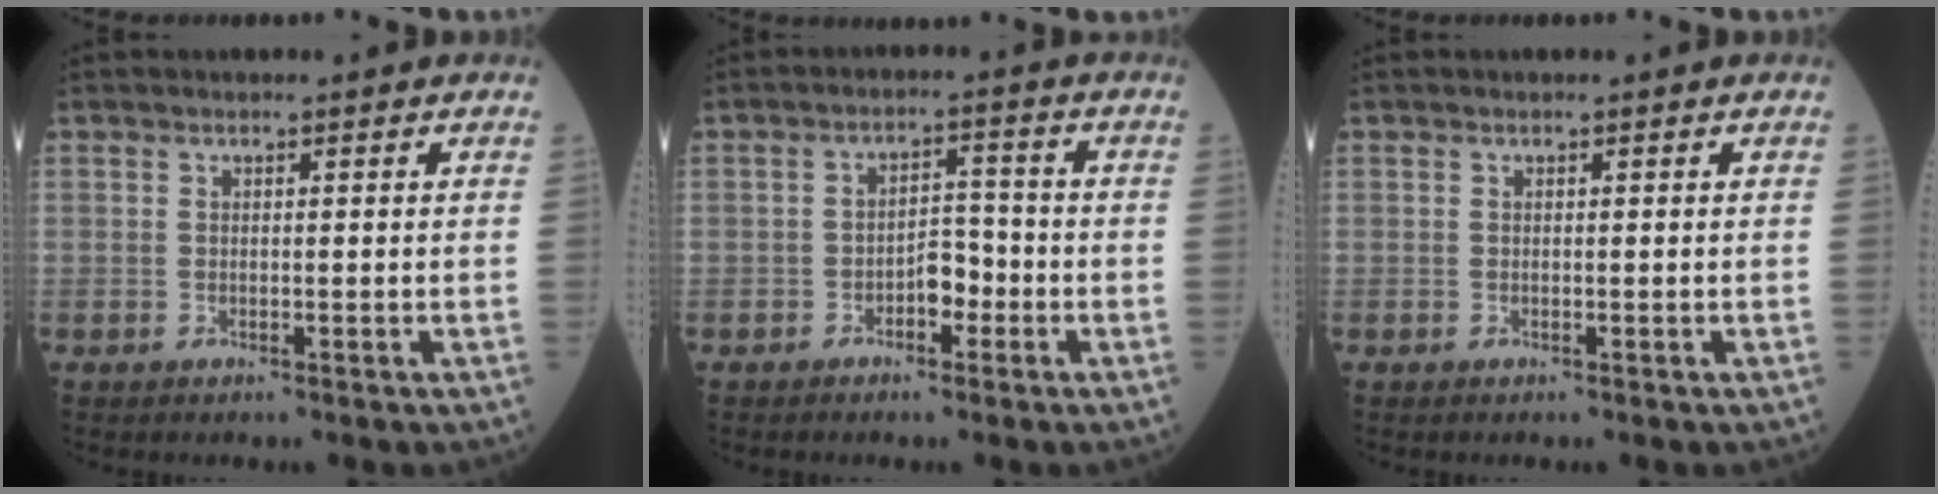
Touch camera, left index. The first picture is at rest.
{"total": 3.7, "force": [-1.7, 1.8, 2.8], "torque": [-0.040, 0.011, -0.033]}
{"total": 0.0}